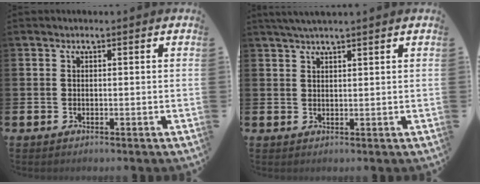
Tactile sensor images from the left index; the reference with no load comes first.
{"total": 2.3, "force": [2.1, -0.1, 0.9], "torque": [-0.024, 0.002, 0.040]}